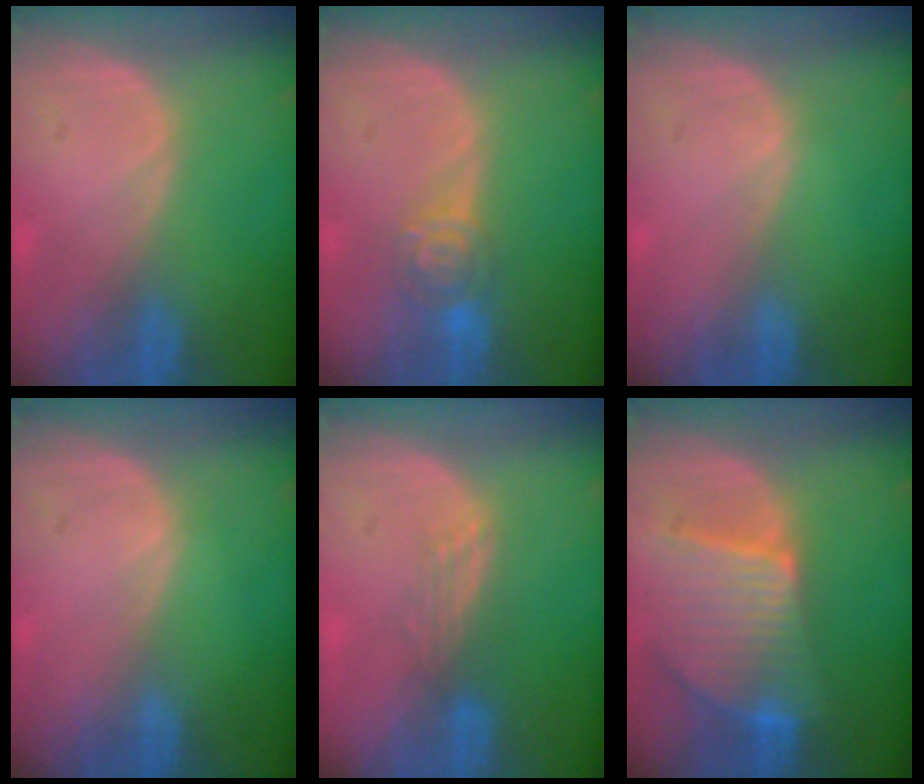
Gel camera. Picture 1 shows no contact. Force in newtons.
{"total": 4.7, "press": 4.2, "slide": 2.1}
{"total": 0.0}
{"total": 0.0}
{"total": 3.0, "press": 2.5, "slide": 1.7}
{"total": 9.4, "press": 8.2, "slide": 4.6}